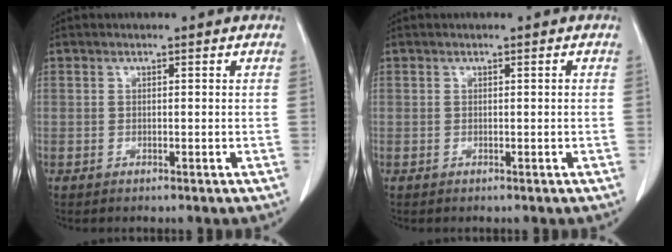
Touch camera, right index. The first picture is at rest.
{"total": 0.0}